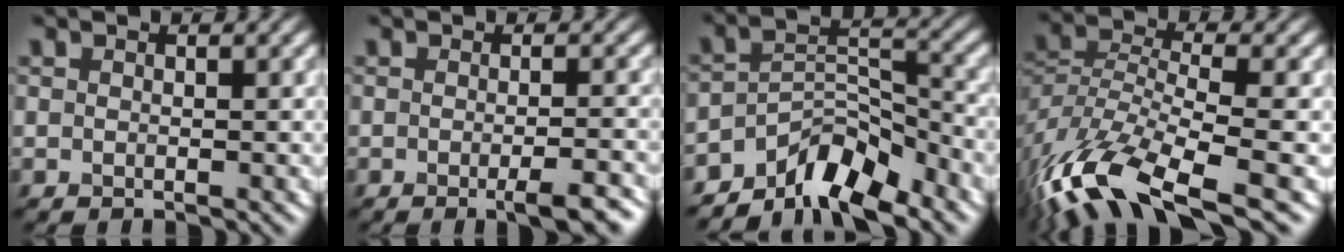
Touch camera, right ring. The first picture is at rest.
{"total": 3.8, "force": [-1.7, 0.8, 3.3], "torque": [-0.044, -0.004, -0.024]}
{"total": 6.5, "force": [-5.2, 2.2, 3.2], "torque": [-0.035, 0.005, -0.100]}
{"total": 12.3, "force": [-7.4, 4.1, 8.9], "torque": [-0.192, -0.010, -0.138]}